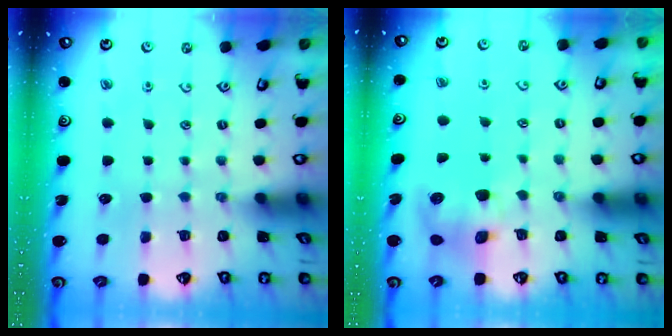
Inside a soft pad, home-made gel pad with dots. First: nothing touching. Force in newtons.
{"total": 8.1, "press": 8.0, "slide": 1.1}